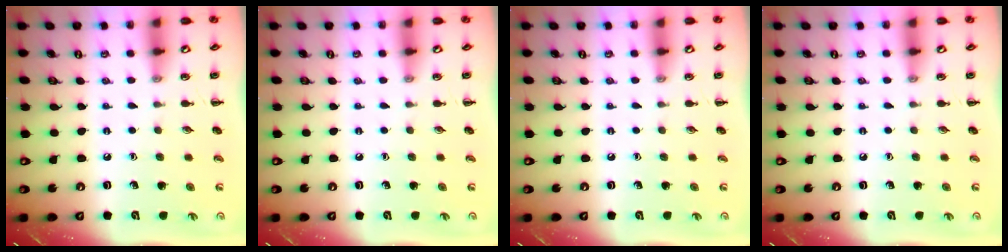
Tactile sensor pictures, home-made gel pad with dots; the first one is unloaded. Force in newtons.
{"total": 0.0}
{"total": 0.0}
{"total": 0.0}